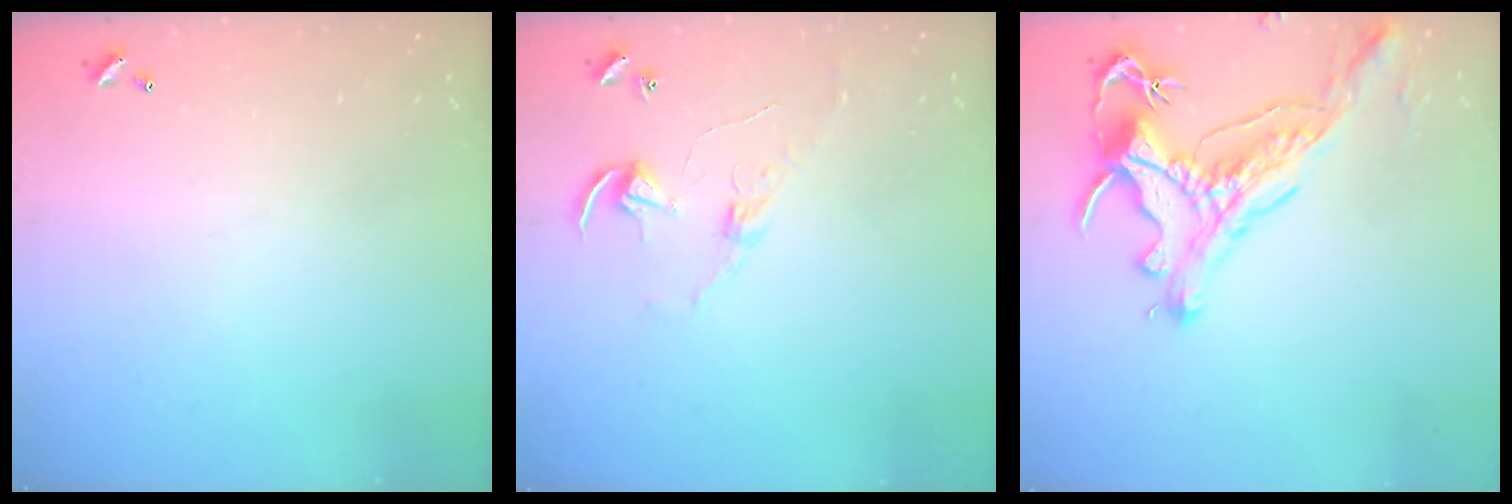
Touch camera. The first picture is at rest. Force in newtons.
{"total": 5.9, "press": 5.9, "slide": 0.5}
{"total": 1.7, "press": 0.9, "slide": 1.4}